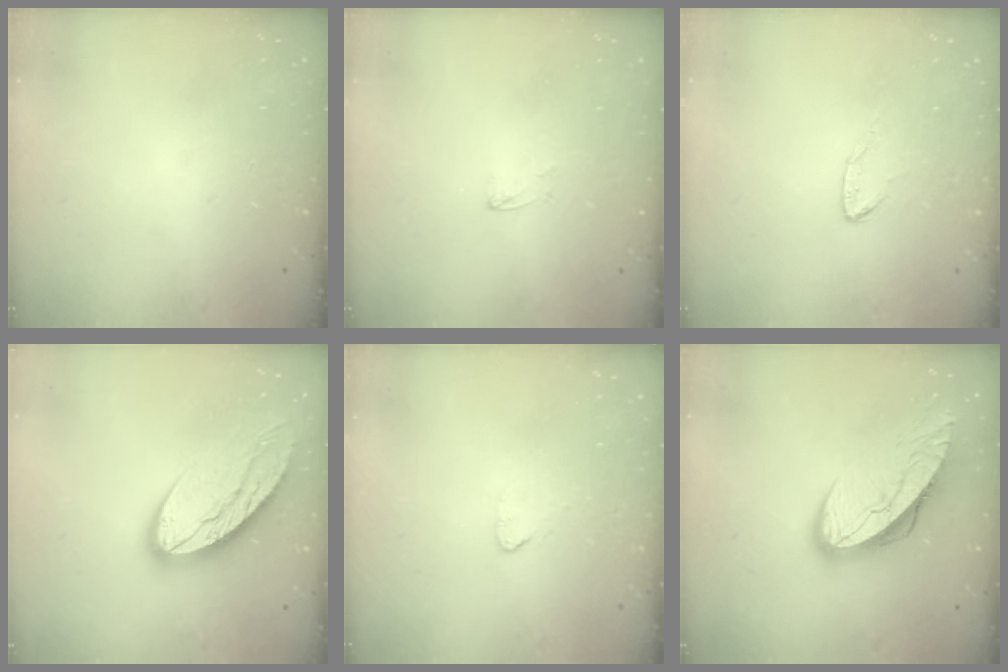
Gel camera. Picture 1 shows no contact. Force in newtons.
{"total": 1.7, "press": 1.6, "slide": 0.1}
{"total": 4.4, "press": 4.4, "slide": 0.3}
{"total": 12.2, "press": 12.1, "slide": 1.1}
{"total": 2.5, "press": 2.5, "slide": 0.2}
{"total": 11.7, "press": 11.6, "slide": 1.3}